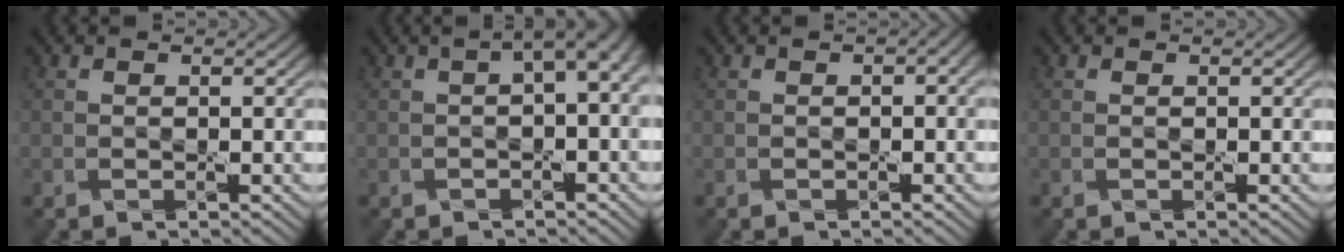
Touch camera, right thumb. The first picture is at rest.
{"total": 3.8, "force": [0.6, 1.3, 3.5], "torque": [-0.044, 0.011, 0.009]}
{"total": 1.7, "force": [0.1, 0.9, 1.5], "torque": [-0.019, 0.003, 0.004]}
{"total": 0.0}